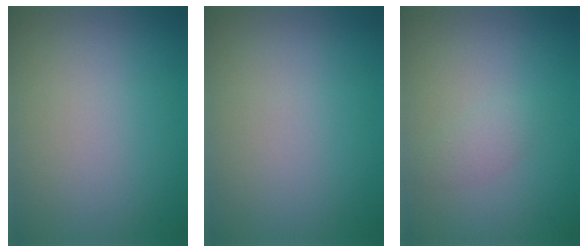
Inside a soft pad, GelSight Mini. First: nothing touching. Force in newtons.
{"total": 0.0}
{"total": 1.2, "press": 1.2, "slide": 0.1}